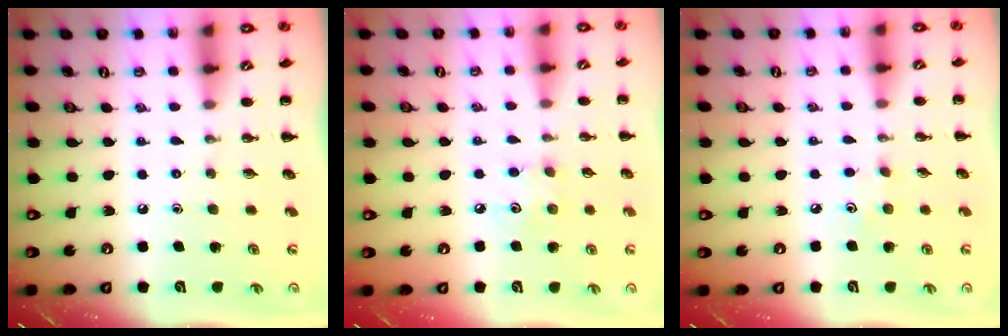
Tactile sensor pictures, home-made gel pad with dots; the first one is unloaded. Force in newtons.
{"total": 5.1, "press": 5.0, "slide": 0.9}
{"total": 2.9, "press": 2.8, "slide": 0.8}